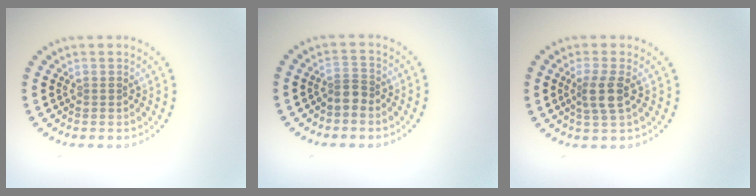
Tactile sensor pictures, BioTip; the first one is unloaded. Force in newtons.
{"total": 1.5, "press": 1.1, "slide": 1.0}
{"total": 2.4, "press": 2.0, "slide": 1.3}